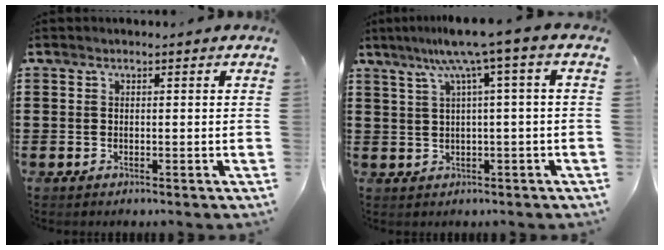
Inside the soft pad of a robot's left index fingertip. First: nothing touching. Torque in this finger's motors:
{"motor_torque": [1.39, -0.75, 0.78, 0.21]}